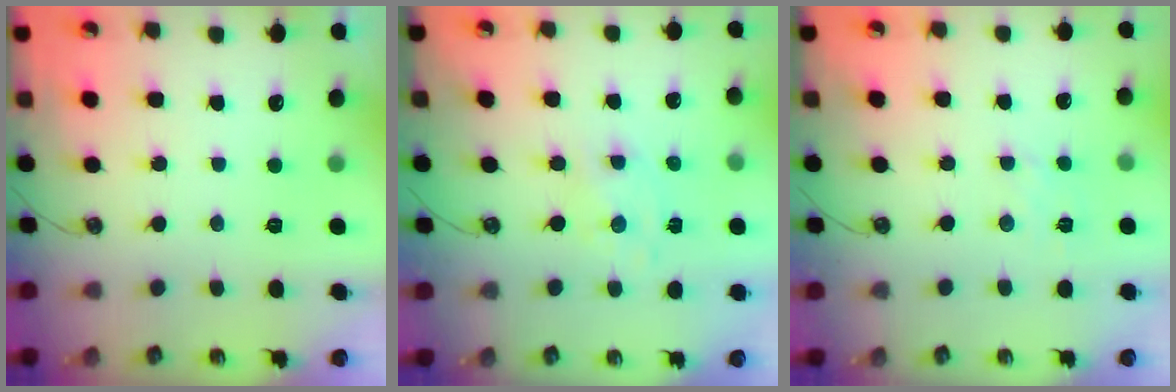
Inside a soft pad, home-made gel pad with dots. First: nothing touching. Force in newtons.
{"total": 1.5, "press": 1.5, "slide": 0.3}
{"total": 2.7, "press": 2.7, "slide": 0.5}